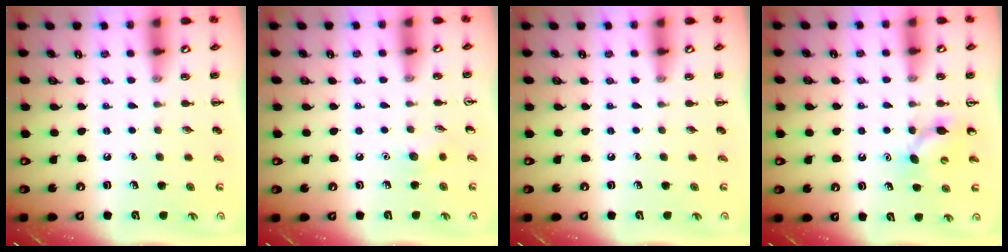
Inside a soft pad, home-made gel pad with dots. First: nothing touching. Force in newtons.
{"total": 4.7, "press": 4.5, "slide": 1.4}
{"total": 0.0}
{"total": 5.9, "press": 5.7, "slide": 1.5}